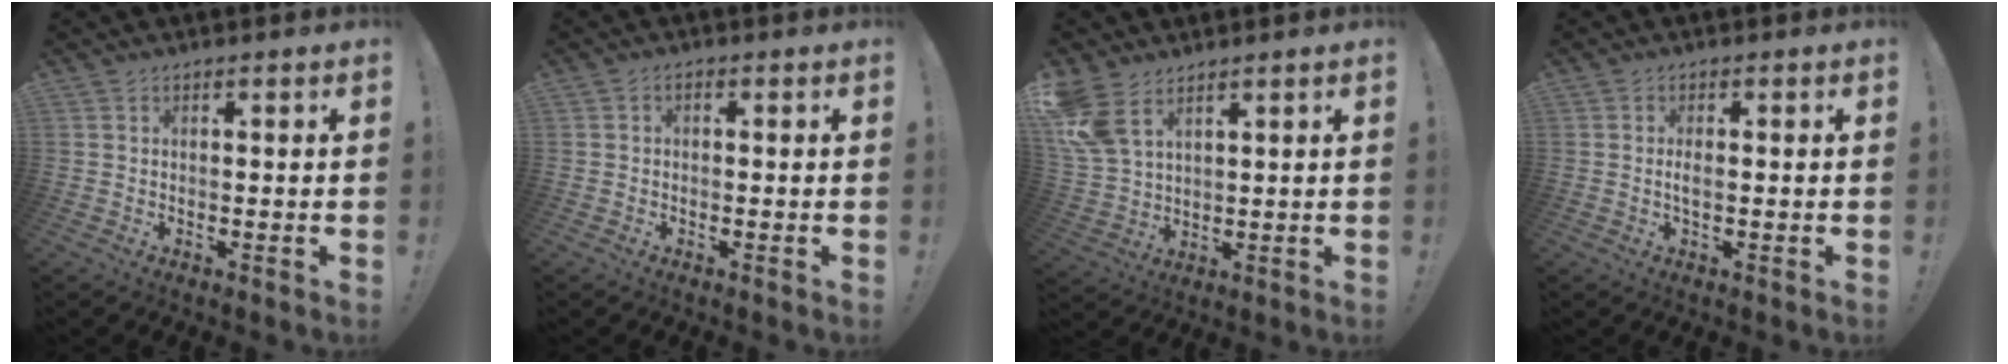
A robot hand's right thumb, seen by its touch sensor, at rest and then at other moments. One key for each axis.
{"total": 1.2, "fx": -0.9, "fy": 0.7, "fz": 0.5, "tx": -0.016, "ty": 0.007, "tz": -0.014}
{"total": 9.4, "fx": 5.6, "fy": 5.4, "fz": 5.4, "tx": -0.116, "ty": -0.022, "tz": 0.114}
{"total": 2.0, "fx": -0.4, "fy": 0.7, "fz": 1.9, "tx": -0.025, "ty": -0.001, "tz": -0.009}